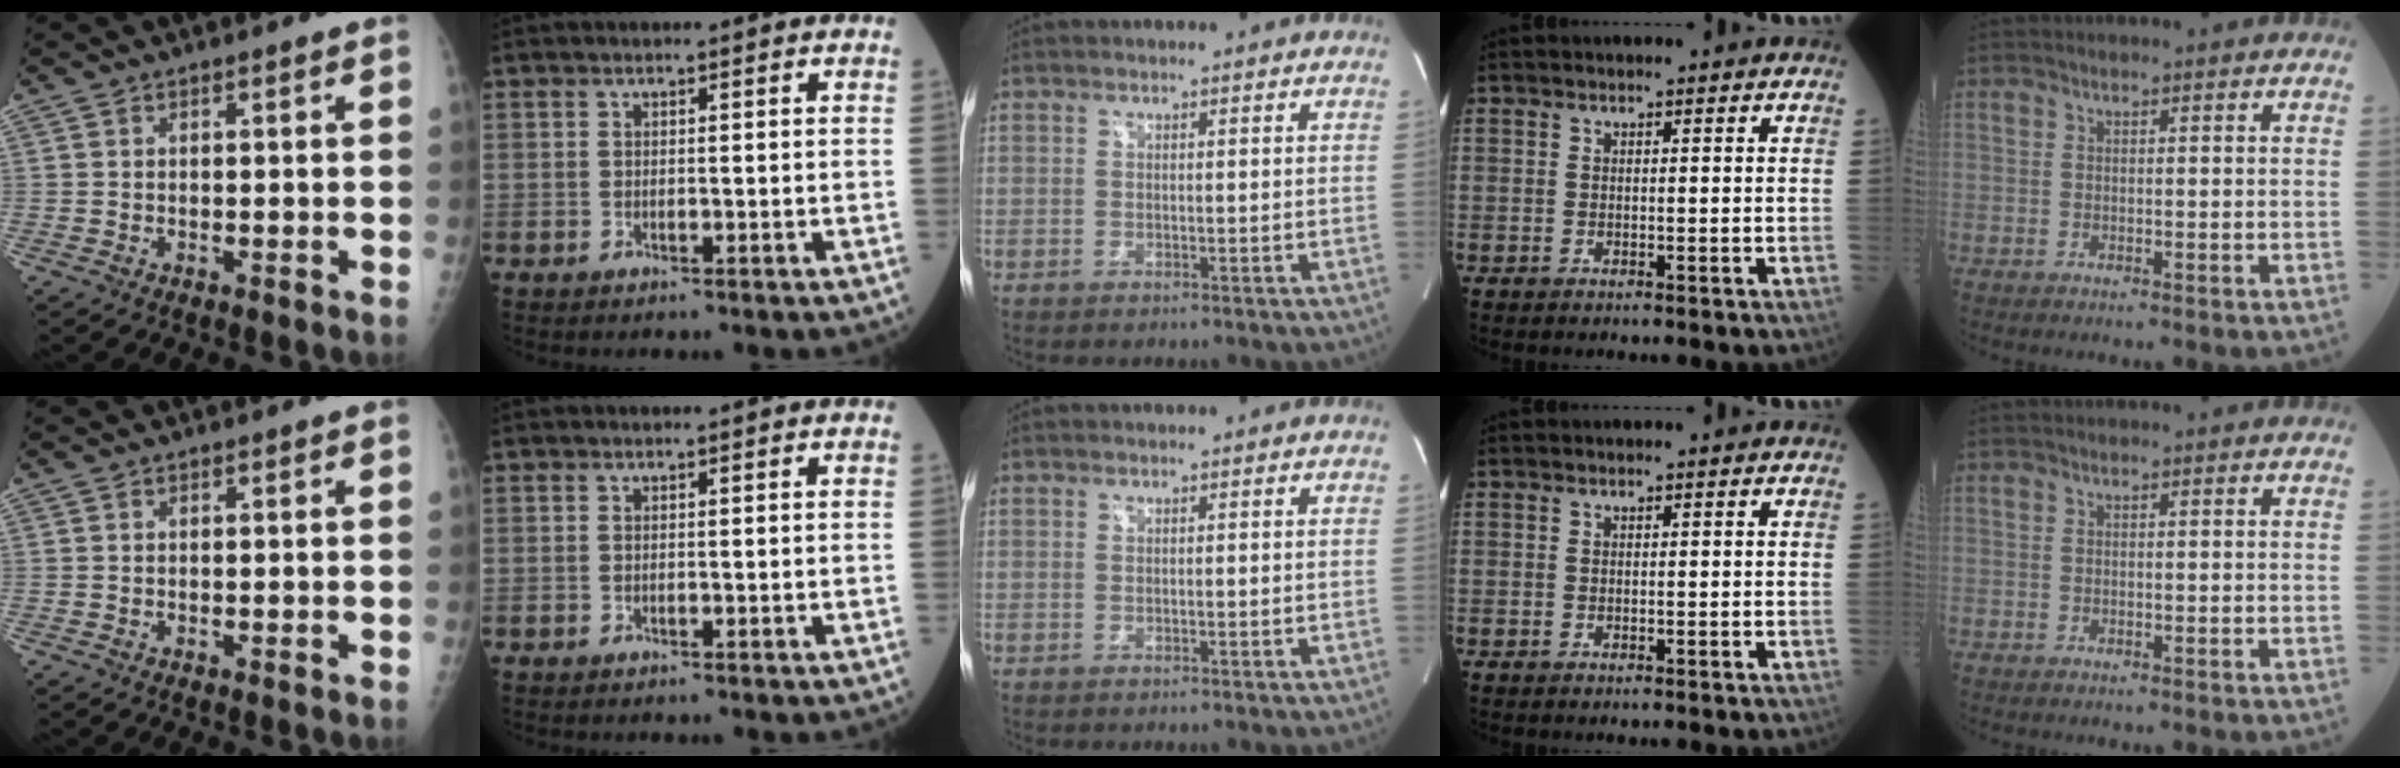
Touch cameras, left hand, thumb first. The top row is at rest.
{}